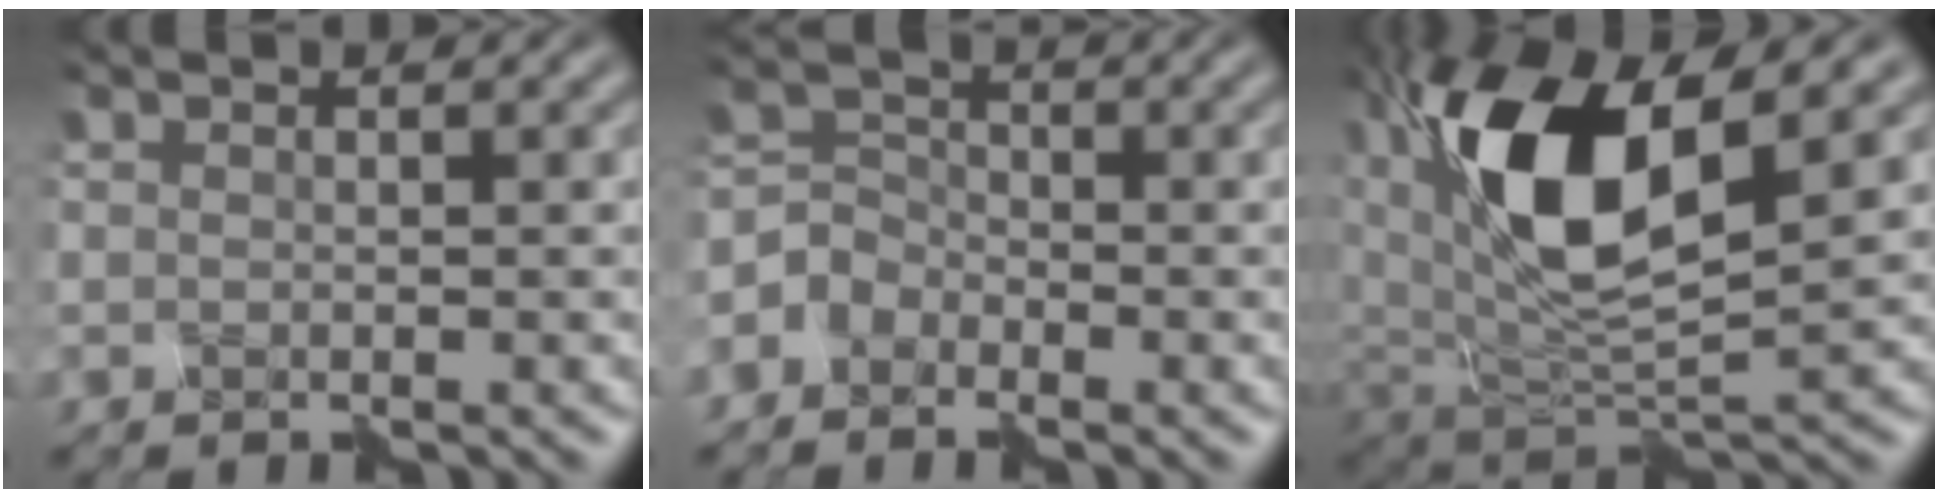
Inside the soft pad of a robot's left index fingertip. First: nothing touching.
{"total": 3.1, "force": [-2.6, 1.7, 0.5], "torque": [-0.007, 0.005, -0.053]}
{"total": 10.7, "force": [3.1, 4.8, 9.0], "torque": [-0.180, -0.002, 0.058]}